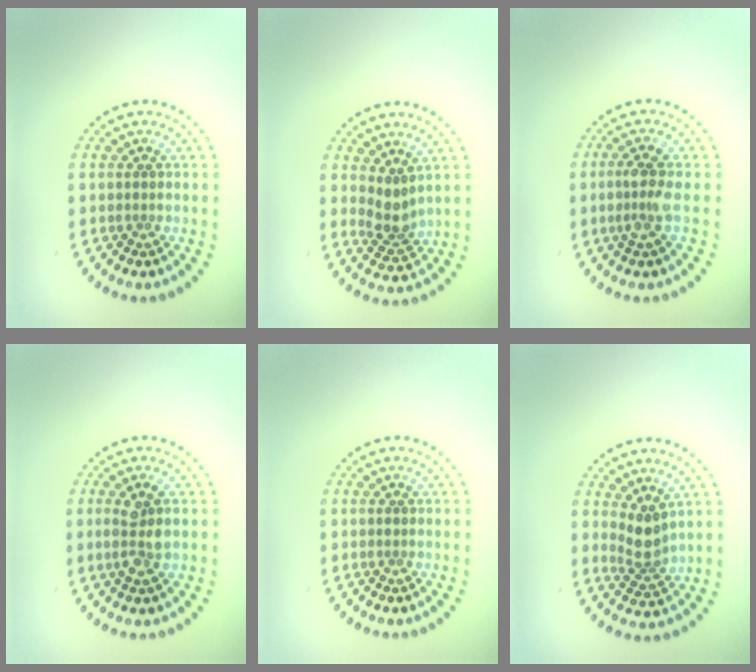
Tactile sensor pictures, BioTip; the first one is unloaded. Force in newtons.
{"total": 2.5, "press": 1.9, "slide": 1.7}
{"total": 2.4, "press": 2.2, "slide": 0.9}
{"total": 2.7, "press": 2.6, "slide": 0.8}
{"total": 0.0}
{"total": 2.8, "press": 2.1, "slide": 1.8}